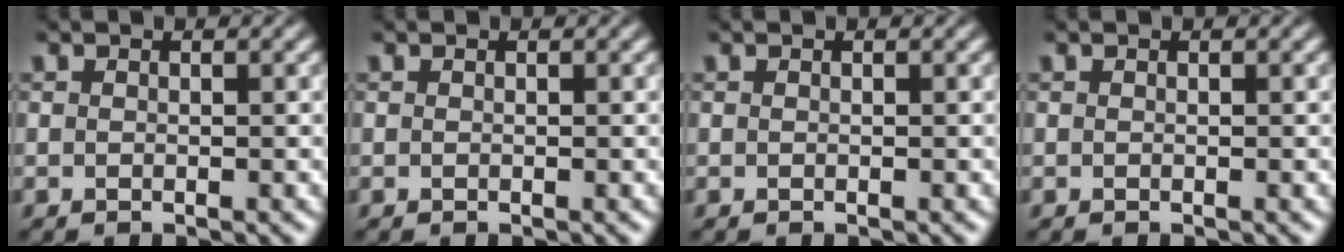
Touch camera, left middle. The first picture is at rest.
{"total": 0.0}
{"total": 0.0}
{"total": 0.0}